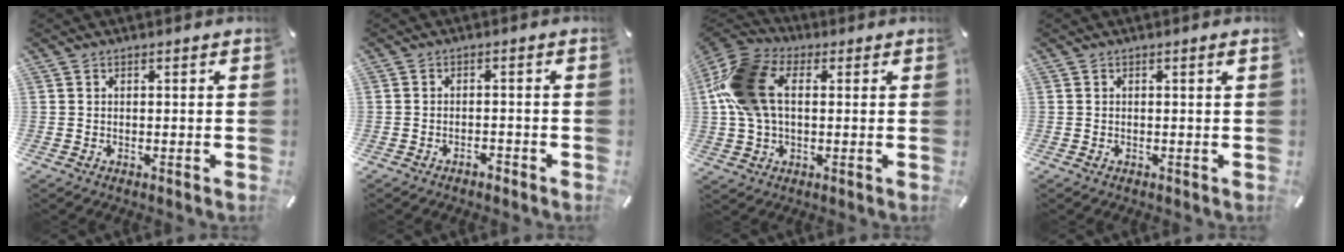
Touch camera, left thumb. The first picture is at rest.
{"total": 2.0, "force": [-1.7, 0.9, 0.3], "torque": [-0.006, 0.008, -0.037]}
{"total": 17.7, "force": [2.7, 11.7, 13.0], "torque": [-0.291, 0.009, 0.048]}
{"total": 0.7, "force": [0.1, -0.1, 0.7], "torque": [-0.012, -0.001, 0.001]}